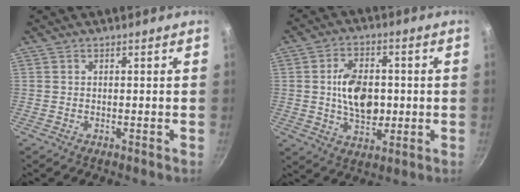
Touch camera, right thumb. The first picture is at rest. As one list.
[{"total": 11.3, "force": [0.2, 7.3, 8.6], "torque": [-0.120, 0.002, 0.003]}]